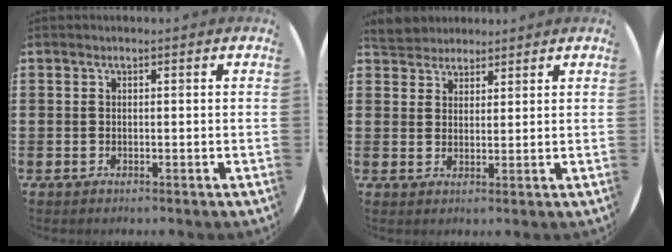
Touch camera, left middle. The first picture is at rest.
{"total": 3.7, "force": [3.5, 1.2, -0.2], "torque": [-0.006, -0.001, 0.068]}